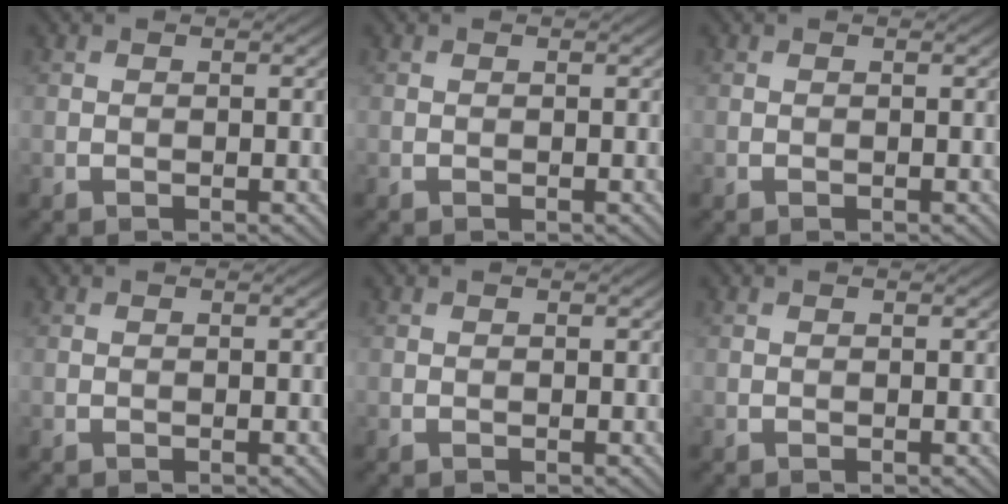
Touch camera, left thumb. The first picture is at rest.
{"total": 0.0}
{"total": 0.0}
{"total": 0.0}
{"total": 0.0}
{"total": 0.0}